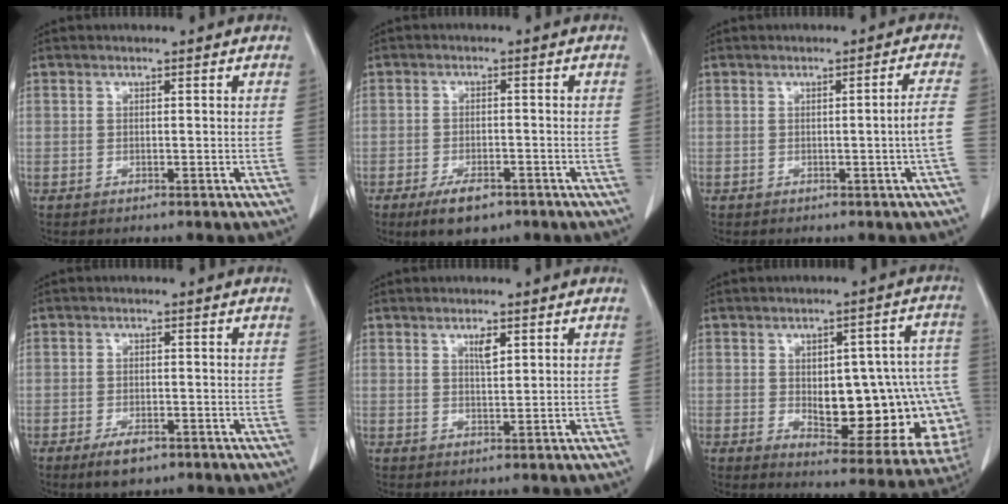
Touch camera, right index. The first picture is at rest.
{"total": 5.3, "force": [-3.5, 2.2, 3.4], "torque": [-0.062, -0.003, -0.052]}
{"total": 3.0, "force": [-0.8, -0.9, 2.8], "torque": [-0.037, -0.002, -0.010]}
{"total": 3.7, "force": [-2.4, 1.6, 2.4], "torque": [-0.045, -0.002, -0.033]}
{"total": 2.1, "force": [1.1, 0.5, 1.8], "torque": [-0.033, -0.002, 0.021]}
{"total": 21.9, "force": [-2.7, 8.4, 20.0], "torque": [-0.181, 0.031, -0.004]}